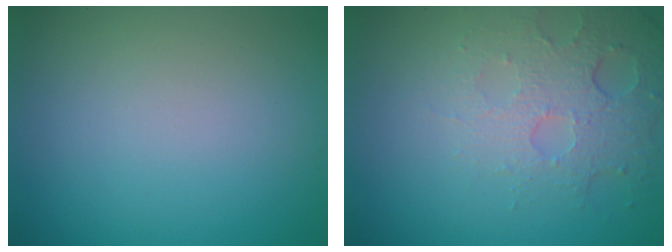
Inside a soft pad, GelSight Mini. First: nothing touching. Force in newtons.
{"total": 4.9, "press": 3.2, "slide": 3.6}